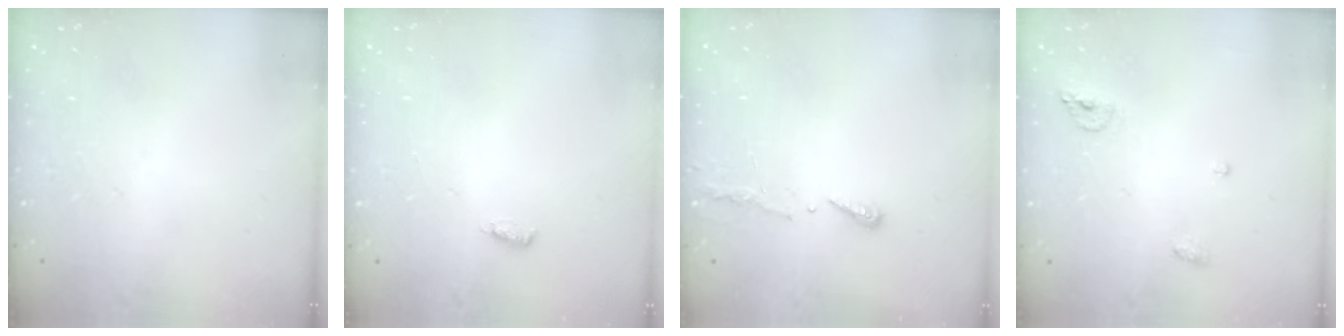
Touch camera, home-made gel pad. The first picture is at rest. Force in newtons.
{"total": 4.4, "press": 4.1, "slide": 1.5}
{"total": 3.5, "press": 3.4, "slide": 0.3}
{"total": 5.7, "press": 5.7, "slide": 1.0}